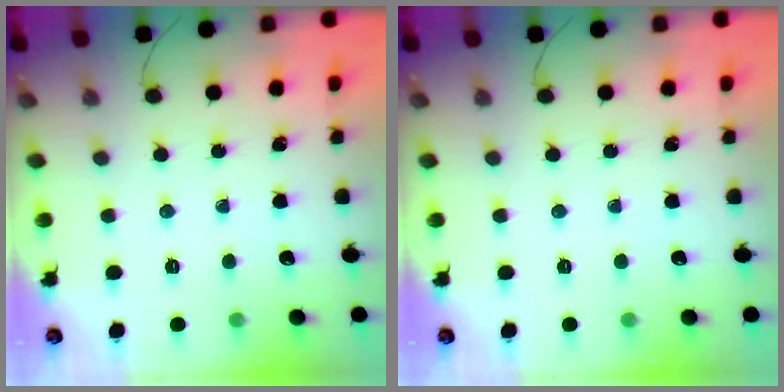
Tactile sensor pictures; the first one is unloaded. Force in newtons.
{"total": 0.0}